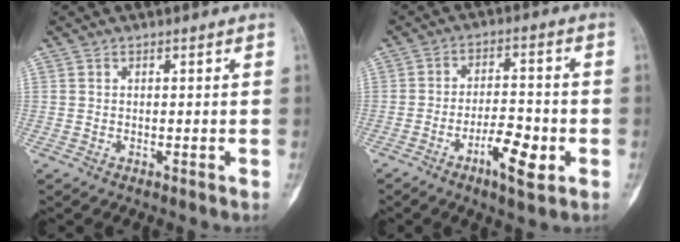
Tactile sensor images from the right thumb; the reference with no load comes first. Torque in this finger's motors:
{"motor_torque": [0.73, 0.98, -0.04, -0.03, -0.01]}